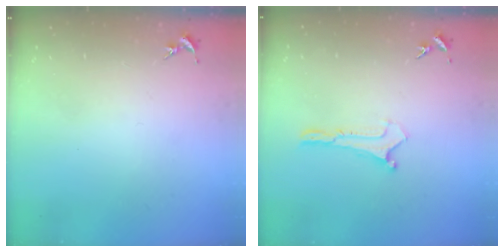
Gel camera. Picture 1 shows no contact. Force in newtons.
{"total": 0.0}